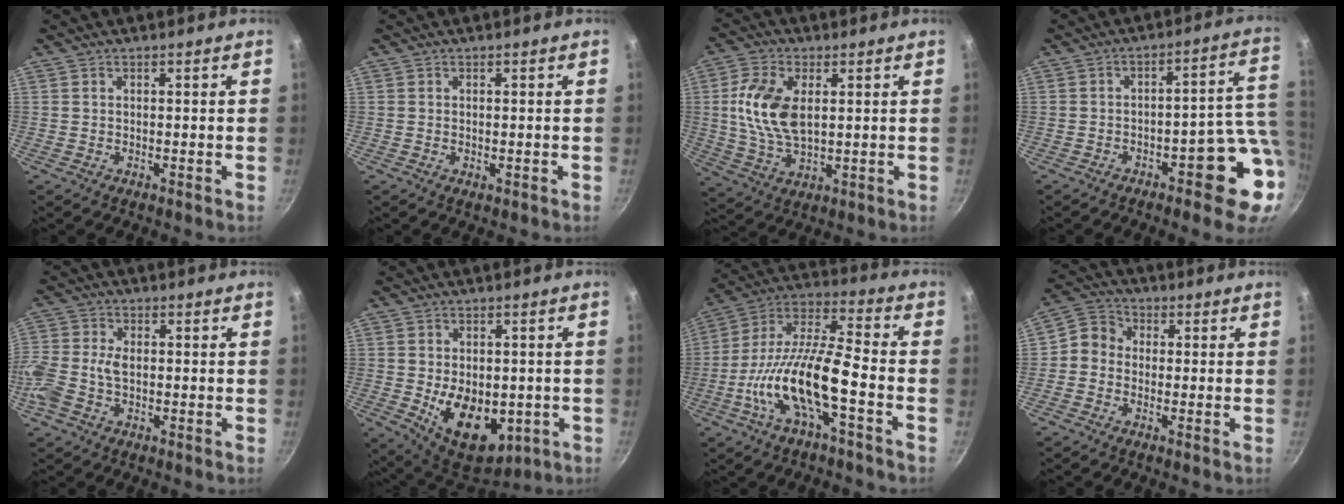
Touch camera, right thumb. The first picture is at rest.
{"total": 0.6, "force": [0.0, 0.3, 0.5], "torque": [-0.006, -0.001, -0.002]}
{"total": 12.2, "force": [2.1, 6.9, 9.8], "torque": [-0.188, -0.004, 0.040]}
{"total": 11.6, "force": [-2.4, 4.4, 10.5], "torque": [-0.087, 0.031, -0.030]}
{"total": 9.2, "force": [-1.6, 6.2, 6.7], "torque": [-0.147, 0.016, -0.047]}
{"total": 14.3, "force": [-2.7, 9.4, 10.5], "torque": [-0.119, -0.013, -0.018]}
{"total": 17.1, "force": [-5.7, 5.2, 15.2], "torque": [-0.287, 0.043, -0.123]}
{"total": 5.3, "force": [-0.7, 4.7, 2.3], "torque": [-0.025, 0.017, -0.038]}